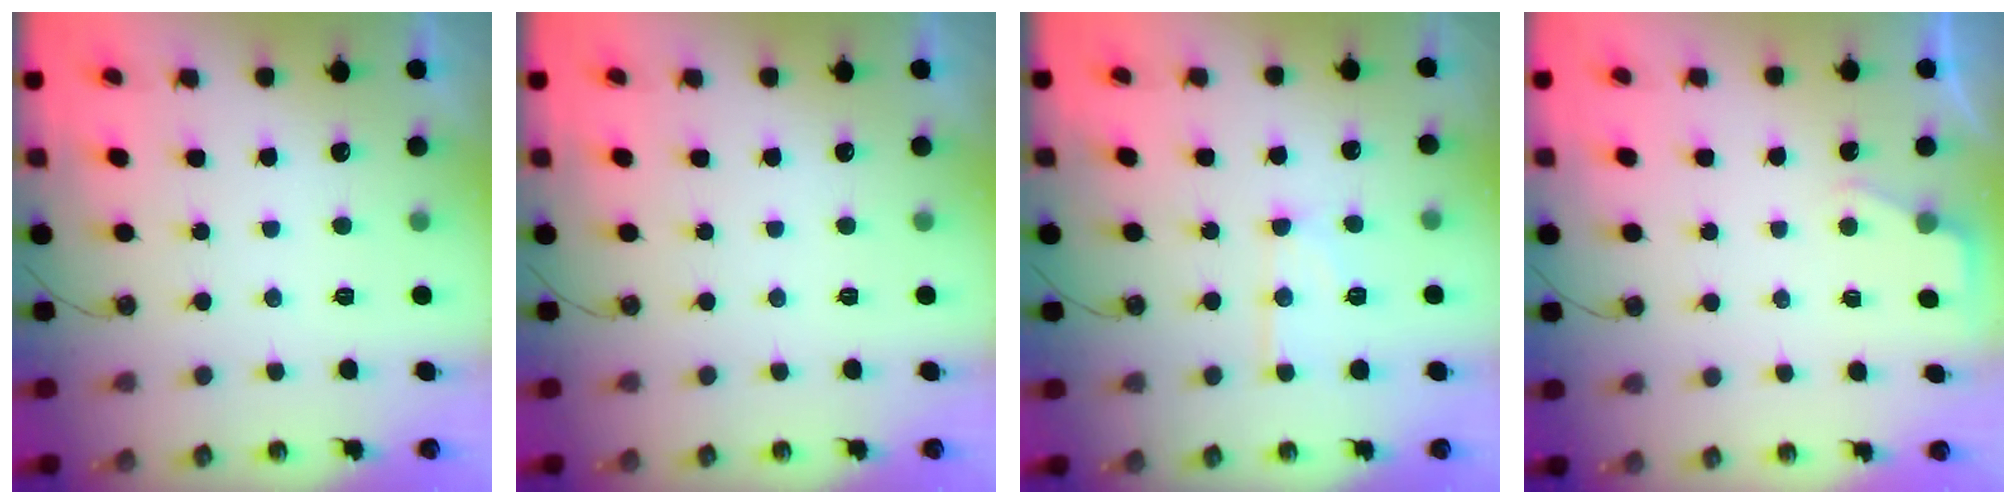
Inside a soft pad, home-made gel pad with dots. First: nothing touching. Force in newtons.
{"total": 0.0}
{"total": 10.7, "press": 10.6, "slide": 0.9}
{"total": 2.4, "press": 2.4, "slide": 0.4}